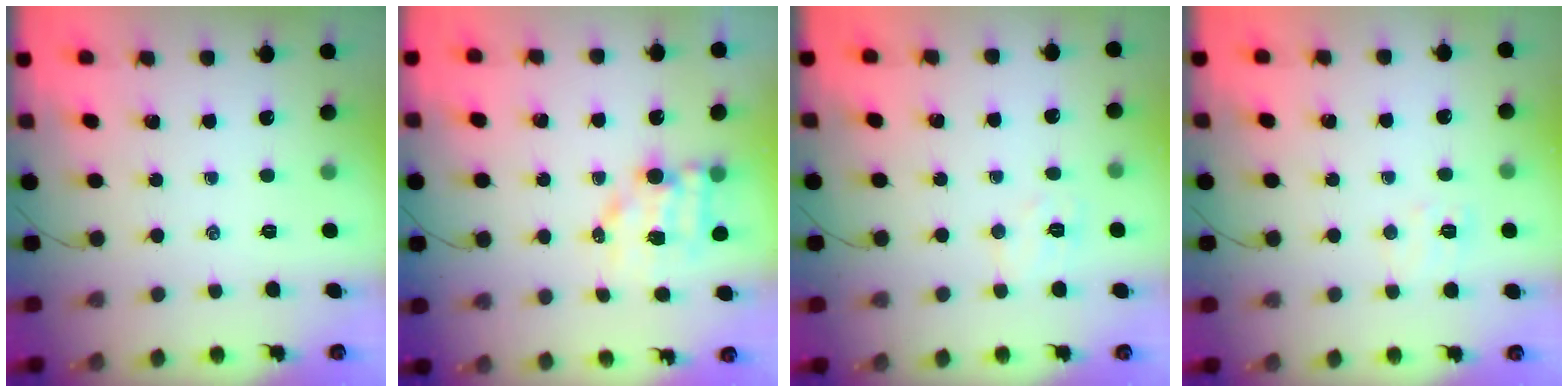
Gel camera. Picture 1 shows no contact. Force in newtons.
{"total": 7.8, "press": 7.8, "slide": 0.8}
{"total": 5.5, "press": 5.4, "slide": 1.1}
{"total": 5.1, "press": 5.0, "slide": 1.2}